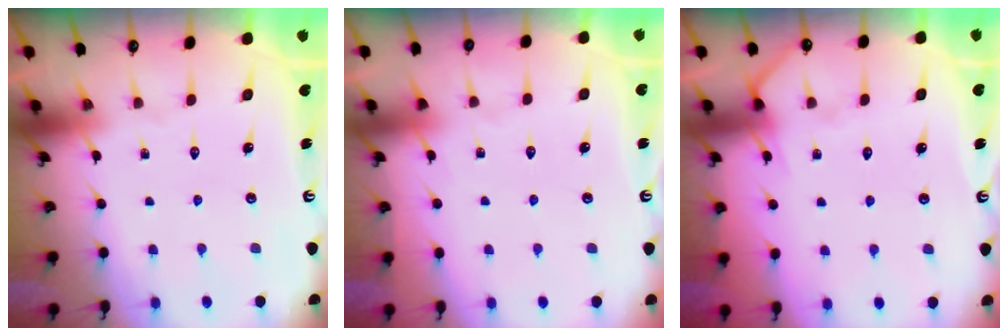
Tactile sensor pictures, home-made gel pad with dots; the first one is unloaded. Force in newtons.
{"total": 4.3, "press": 4.3, "slide": 0.6}
{"total": 4.9, "press": 4.8, "slide": 0.7}